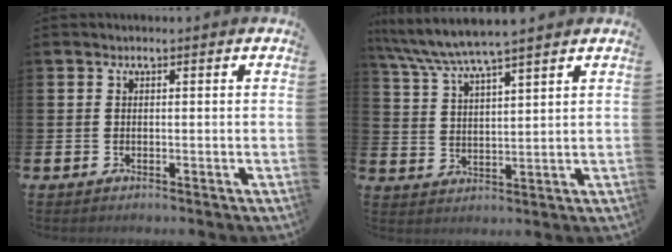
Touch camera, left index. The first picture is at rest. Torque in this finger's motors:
{"motor_torque": [1.19, -0.95, 0.79, 0.21]}